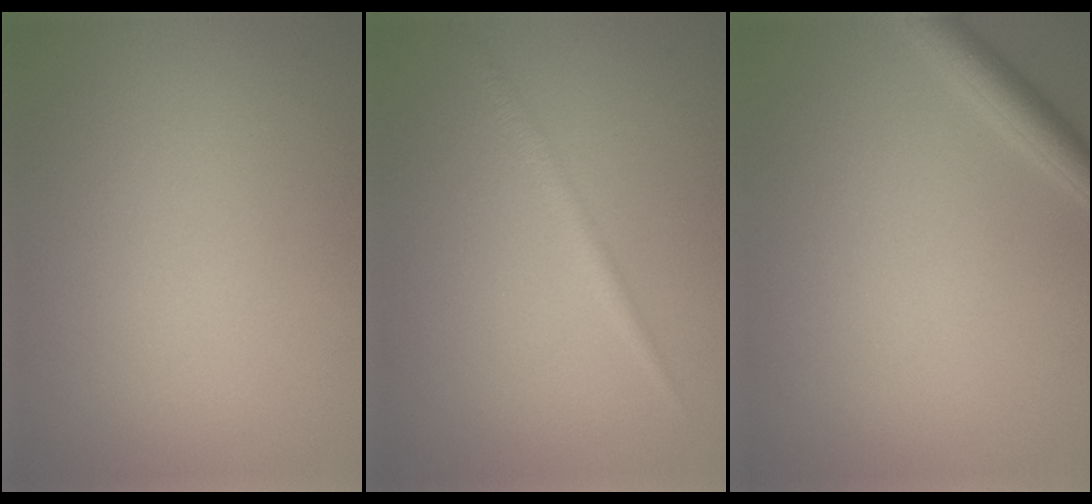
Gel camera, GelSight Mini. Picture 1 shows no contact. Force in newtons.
{"total": 1.5, "press": 1.5, "slide": 0.1}
{"total": 2.4, "press": 2.4, "slide": 0.2}